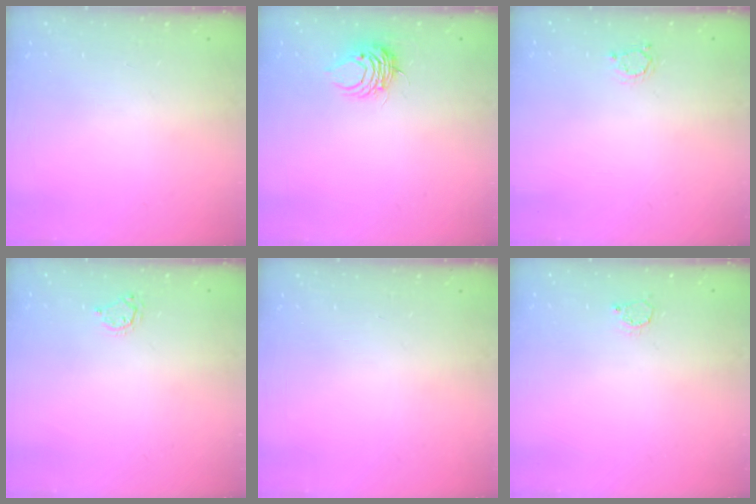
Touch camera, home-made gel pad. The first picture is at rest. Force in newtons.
{"total": 7.4, "press": 7.4, "slide": 0.3}
{"total": 2.5, "press": 2.5, "slide": 0.4}
{"total": 3.4, "press": 3.3, "slide": 0.3}
{"total": 0.0}
{"total": 2.7, "press": 2.7, "slide": 0.2}